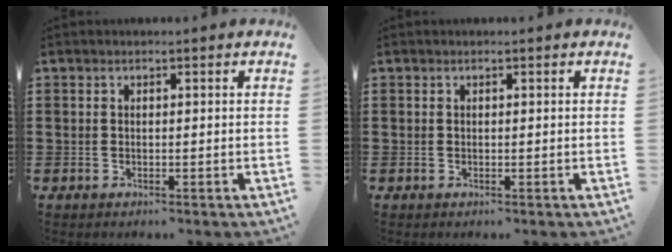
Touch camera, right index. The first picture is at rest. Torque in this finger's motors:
{"motor_torque": [-0.14, 0.10, 0.00, -0.01]}